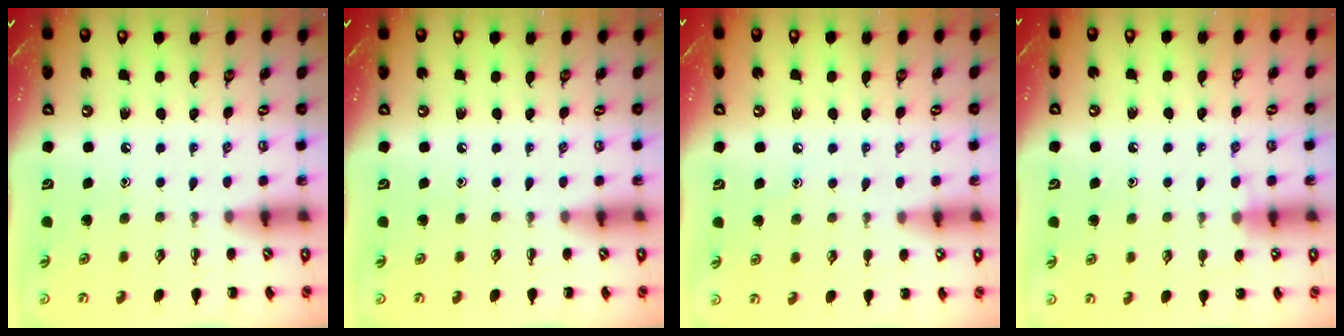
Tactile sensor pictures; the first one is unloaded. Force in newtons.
{"total": 0.0}
{"total": 5.0, "press": 4.8, "slide": 1.4}
{"total": 7.5, "press": 7.1, "slide": 2.2}